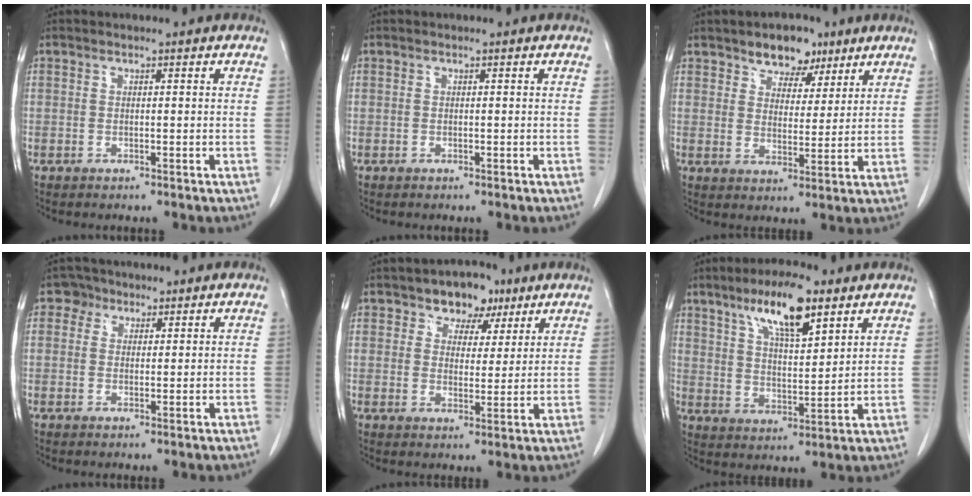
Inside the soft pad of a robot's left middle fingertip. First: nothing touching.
{"total": 0.0}
{"total": 6.7, "force": [4.7, 3.9, 2.8], "torque": [-0.036, 0.006, 0.077]}
{"total": 2.6, "force": [1.6, 2.1, 0.1], "torque": [0.004, 0.001, 0.020]}
{"total": 6.5, "force": [4.2, 4.3, 2.6], "torque": [-0.028, 0.011, 0.066]}
{"total": 11.5, "force": [7.2, 2.7, 8.5], "torque": [-0.152, 0.005, 0.128]}